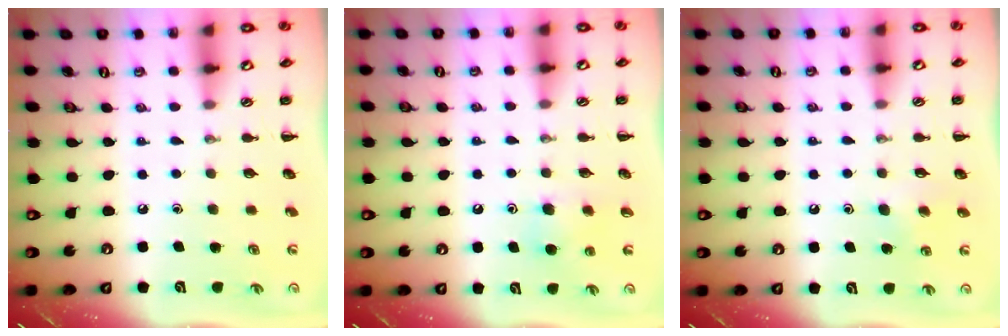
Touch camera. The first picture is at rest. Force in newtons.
{"total": 5.2, "press": 5.0, "slide": 1.4}
{"total": 4.9, "press": 4.7, "slide": 1.3}